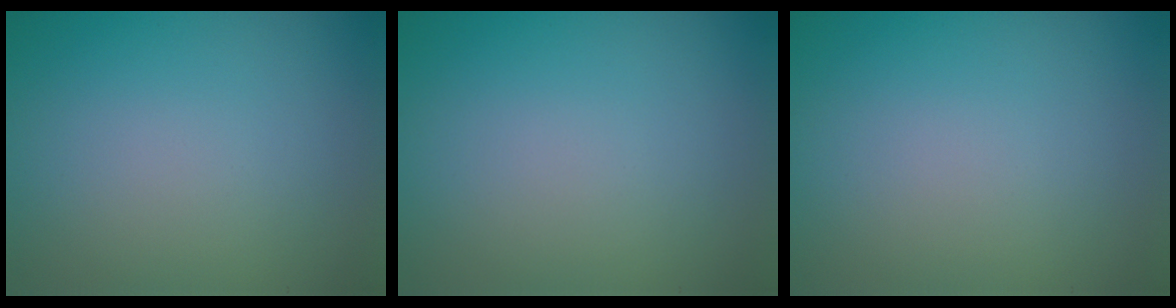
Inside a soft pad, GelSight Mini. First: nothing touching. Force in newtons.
{"total": 0.0}
{"total": 0.0}